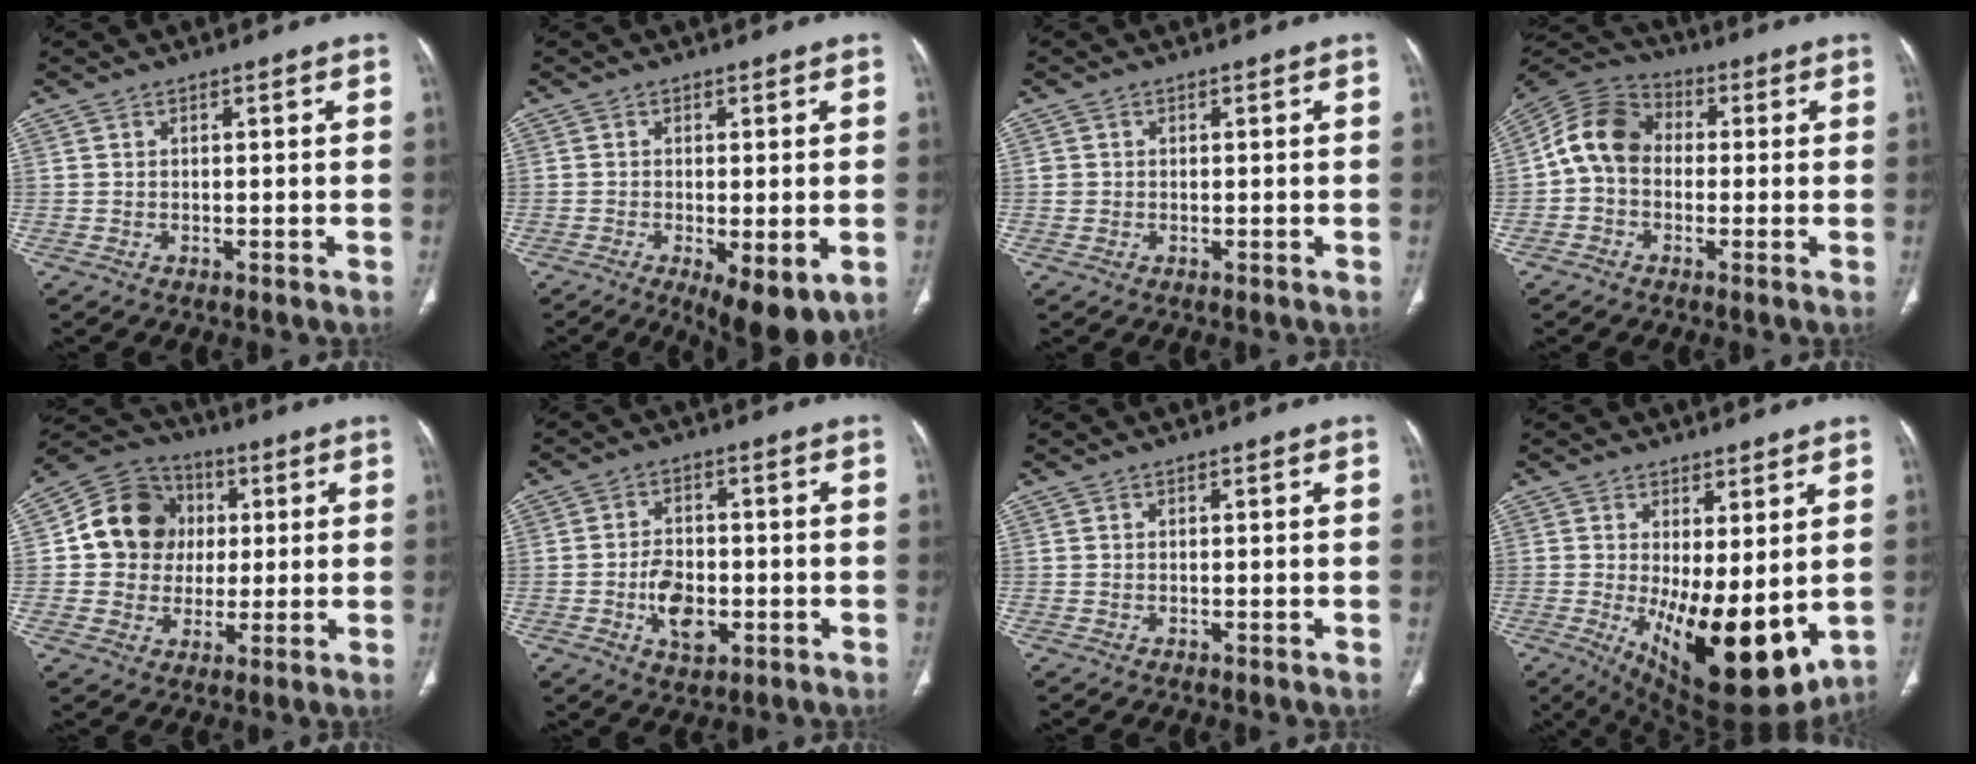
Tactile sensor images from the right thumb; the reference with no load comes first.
{"total": 9.2, "force": [-3.2, 3.2, 8.0], "torque": [-0.117, -0.017, -0.043]}
{"total": 0.9, "force": [0.1, 0.9, 0.2], "torque": [0.002, 0.003, 0.002]}
{"total": 10.1, "force": [-0.3, 7.9, 6.3], "torque": [-0.108, 0.032, -0.022]}
{"total": 13.3, "force": [1.9, 11.9, 5.5], "torque": [-0.062, 0.013, 0.028]}
{"total": 7.7, "force": [-2.0, 4.9, 5.6], "torque": [-0.077, 0.009, -0.031]}
{"total": 0.0}
{"total": 16.7, "force": [-1.7, 6.7, 15.2], "torque": [-0.228, -0.040, 0.000]}